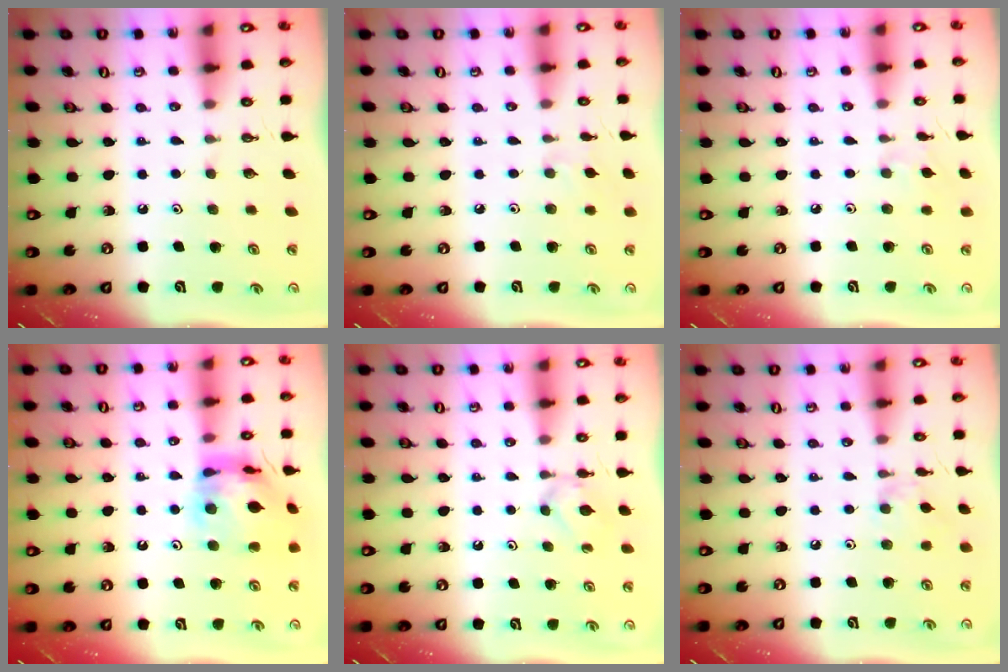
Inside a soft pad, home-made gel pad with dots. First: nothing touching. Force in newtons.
{"total": 4.7, "press": 4.7, "slide": 0.7}
{"total": 2.8, "press": 2.8, "slide": 0.5}
{"total": 13.6, "press": 13.5, "slide": 1.5}
{"total": 4.2, "press": 4.2, "slide": 0.5}
{"total": 4.5, "press": 4.4, "slide": 0.6}